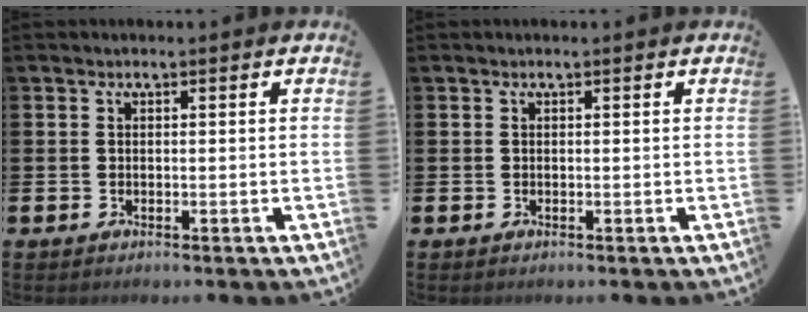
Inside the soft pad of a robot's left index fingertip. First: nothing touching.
{"total": 0.0}